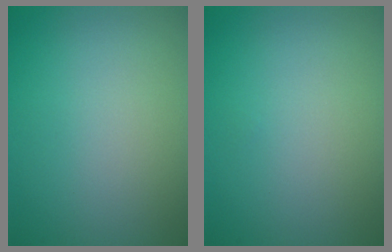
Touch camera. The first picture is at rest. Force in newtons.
{"total": 0.0}